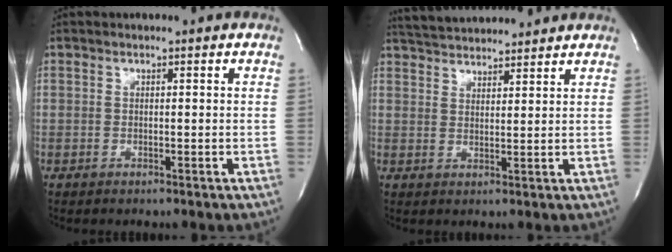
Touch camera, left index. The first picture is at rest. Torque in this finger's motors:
{"motor_torque": [-0.31, -0.41, 0.21, 0.09]}